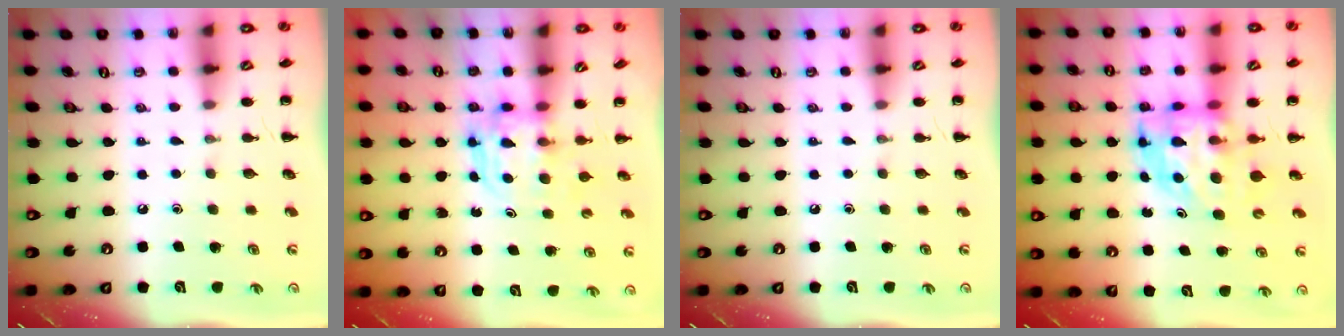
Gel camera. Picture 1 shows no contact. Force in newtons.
{"total": 3.8, "press": 3.7, "slide": 0.2}
{"total": 0.0}
{"total": 6.4, "press": 6.1, "slide": 1.8}